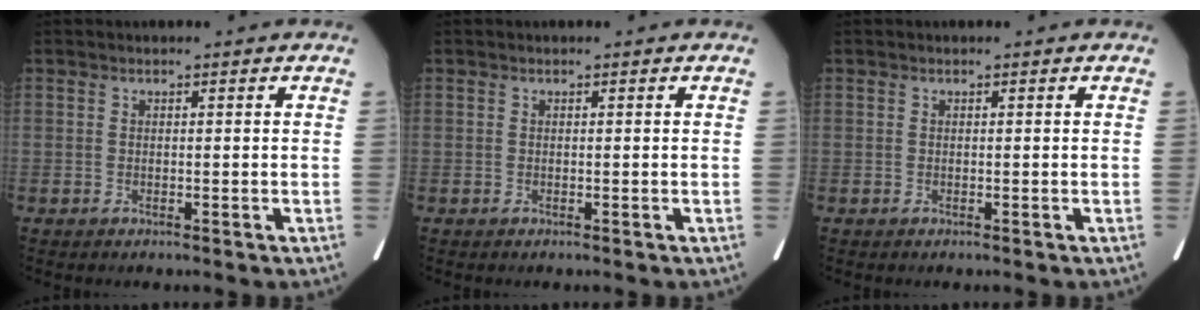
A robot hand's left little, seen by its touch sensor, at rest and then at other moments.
{"total": 0.0}
{"total": 0.0}